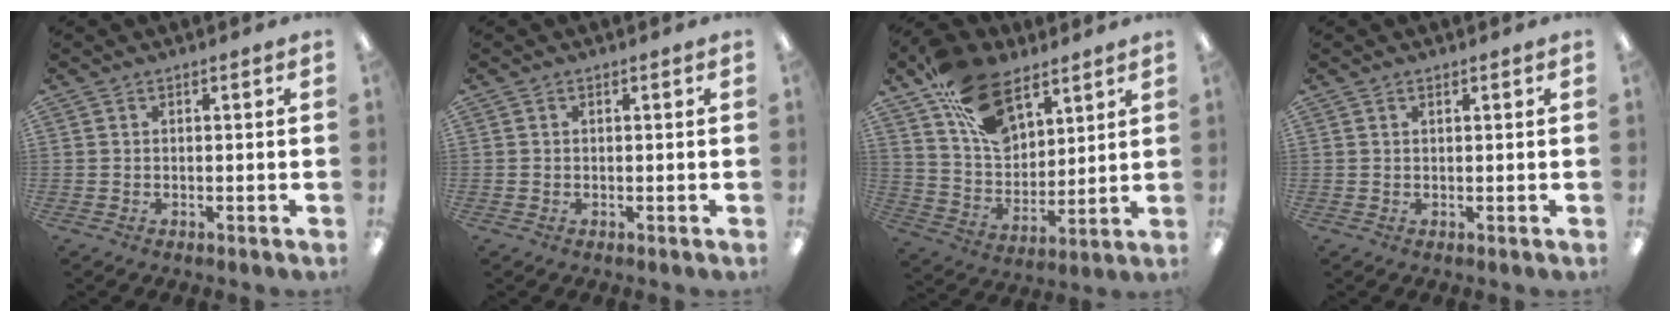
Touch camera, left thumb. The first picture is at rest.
{"total": 0.0}
{"total": 17.9, "force": [10.9, 10.4, 9.7], "torque": [-0.171, -0.045, 0.204]}
{"total": 0.6, "force": [0.5, 0.2, 0.2], "torque": [-0.006, 0.001, 0.009]}